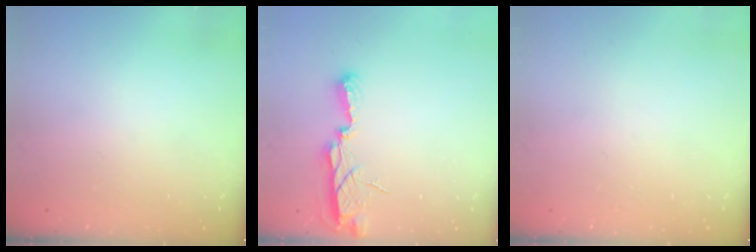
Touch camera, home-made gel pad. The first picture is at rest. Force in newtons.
{"total": 7.3, "press": 7.3, "slide": 0.5}
{"total": 0.0}